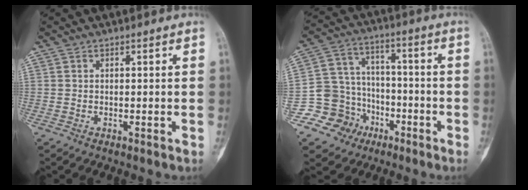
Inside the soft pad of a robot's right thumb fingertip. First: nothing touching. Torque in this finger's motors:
{"motor_torque": [0.66, -0.01, 0.10, -1.04, -0.02]}